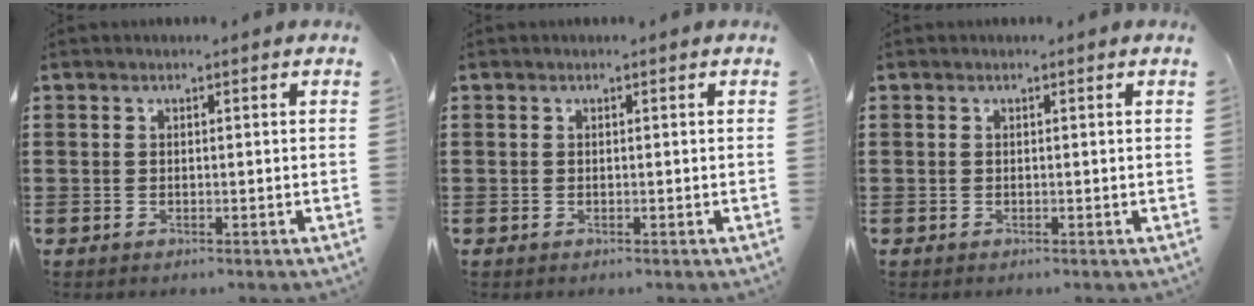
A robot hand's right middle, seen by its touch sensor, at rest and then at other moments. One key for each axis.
{"total": 0.0}
{"total": 0.0}